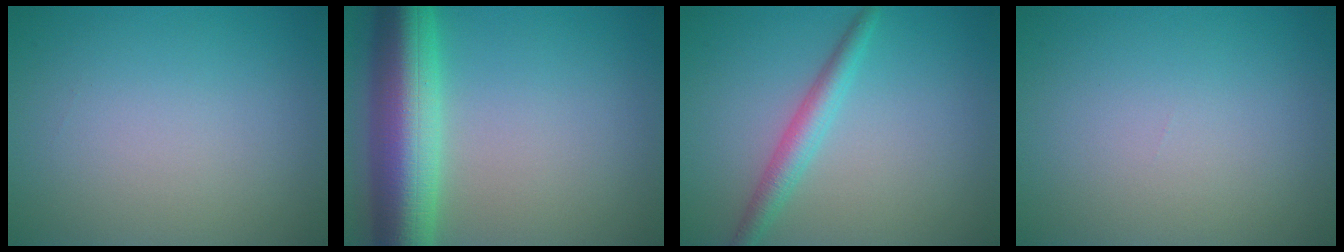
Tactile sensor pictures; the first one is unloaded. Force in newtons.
{"total": 9.5, "press": 9.5, "slide": 0.3}
{"total": 2.7, "press": 2.7, "slide": 0.1}
{"total": 0.0}